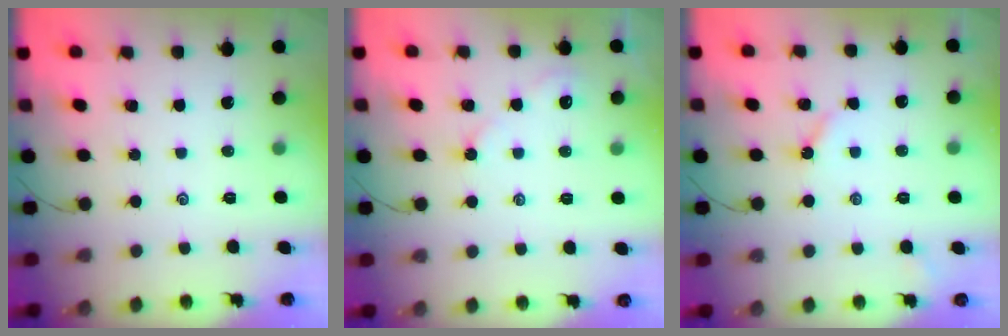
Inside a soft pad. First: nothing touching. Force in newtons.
{"total": 3.3, "press": 3.3, "slide": 0.4}
{"total": 3.7, "press": 3.6, "slide": 0.6}